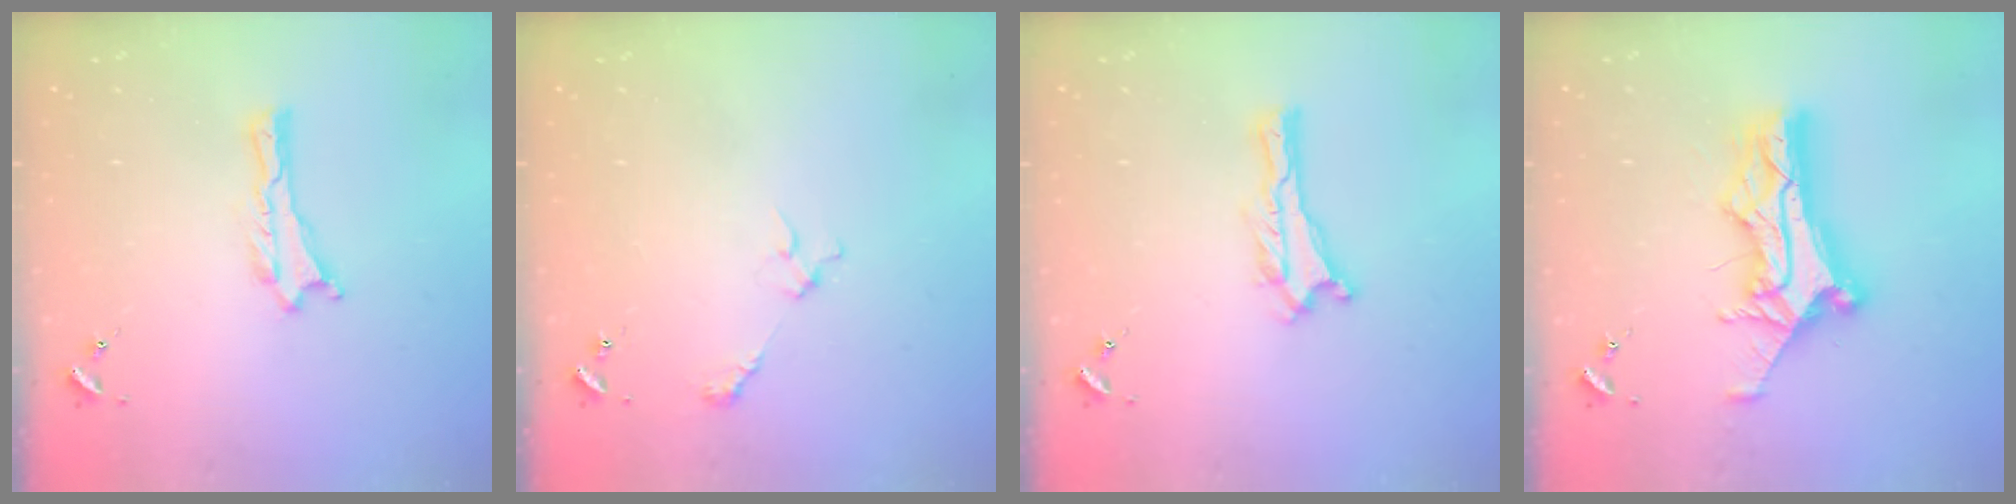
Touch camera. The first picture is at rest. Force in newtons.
{"total": 3.7, "press": 3.7, "slide": 0.4}
{"total": 0.0}
{"total": 11.5, "press": 11.5, "slide": 0.8}